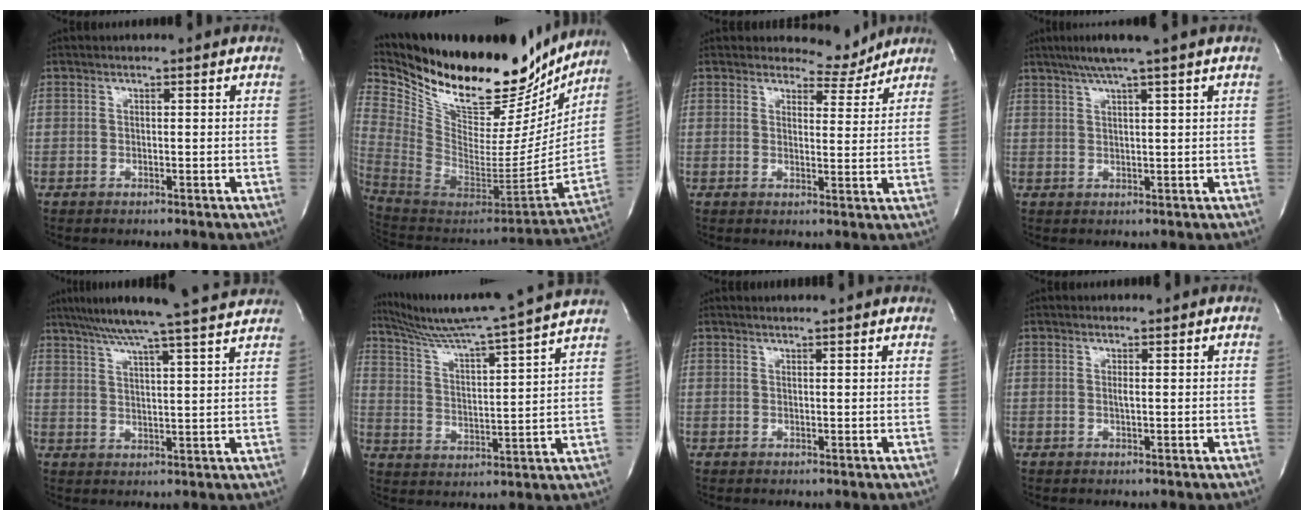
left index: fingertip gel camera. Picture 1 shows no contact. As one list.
[{"total": 29.9, "force": [25.0, 8.9, 13.7], "torque": [-0.249, -0.045, 0.384]}, {"total": 4.0, "force": [3.8, 1.1, -0.5], "torque": [0.006, -0.019, 0.046]}, {"total": 5.5, "force": [3.9, -1.4, 3.5], "torque": [-0.058, 0.014, 0.069]}, {"total": 17.5, "force": [15.4, -0.9, 8.2], "torque": [-0.142, 0.002, 0.211]}, {"total": 19.3, "force": [17.0, -2.4, 8.8], "torque": [-0.156, -0.026, 0.244]}, {"total": 6.4, "force": [6.1, 0.3, 1.8], "torque": [-0.027, 0.014, 0.057]}, {"total": 0.5, "force": [0.1, 0.0, 0.5], "torque": [-0.016, -0.002, 0.002]}]